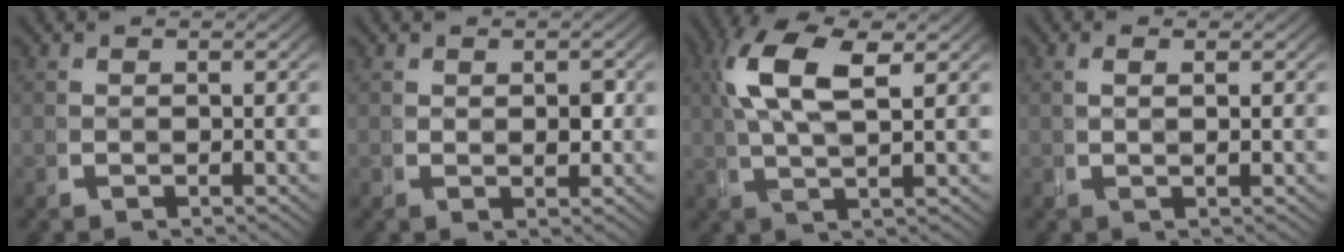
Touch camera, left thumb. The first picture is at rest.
{"total": 1.1, "force": [0.5, 0.7, 0.7], "torque": [-0.008, 0.004, 0.008]}
{"total": 6.4, "force": [2.6, 2.2, 5.5], "torque": [-0.108, 0.011, 0.049]}
{"total": 0.6, "force": [0.4, -0.3, 0.3], "torque": [-0.009, 0.011, 0.009]}